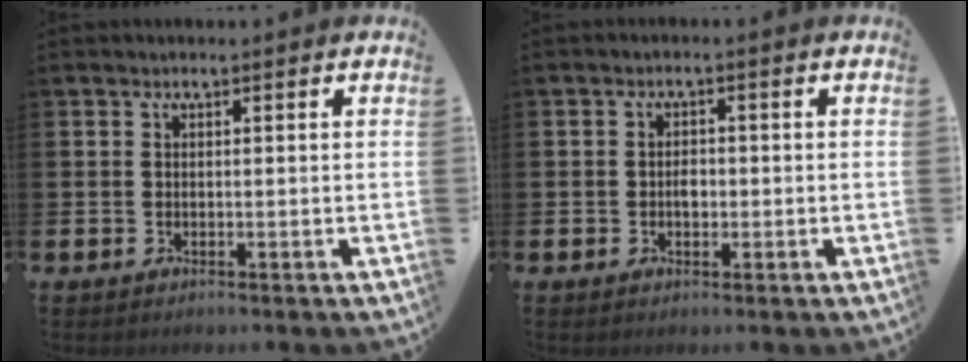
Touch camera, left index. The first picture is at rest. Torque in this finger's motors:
{"motor_torque": [-0.03, 0.02, 0.06, 0.02]}